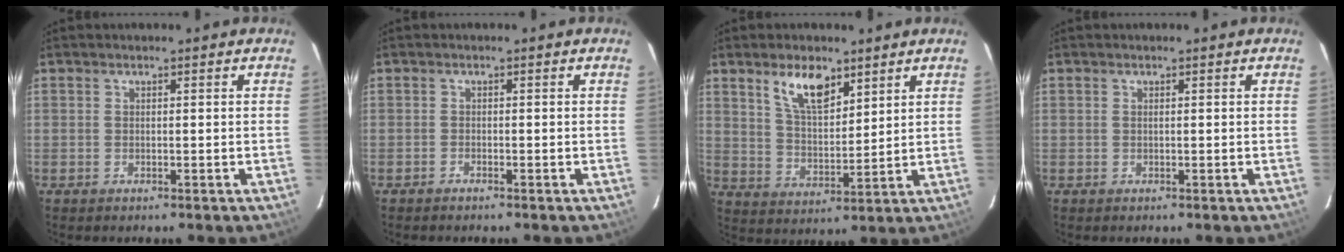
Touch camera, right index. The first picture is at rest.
{"total": 0.8, "force": [-0.7, 0.1, 0.1], "torque": [-0.004, 0.001, -0.016]}
{"total": 9.0, "force": [5.6, 3.8, 5.9], "torque": [-0.103, 0.005, 0.109]}
{"total": 0.0}